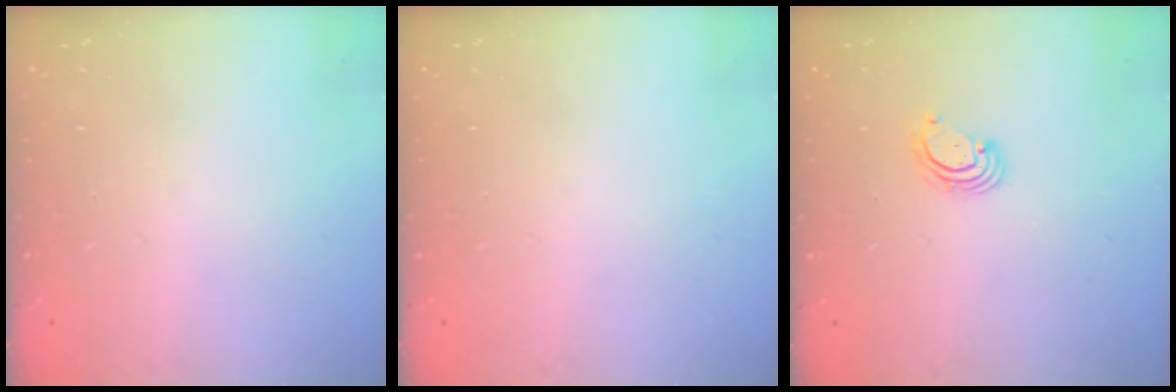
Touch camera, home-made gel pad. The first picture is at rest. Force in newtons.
{"total": 0.0}
{"total": 2.6, "press": 2.6, "slide": 0.3}